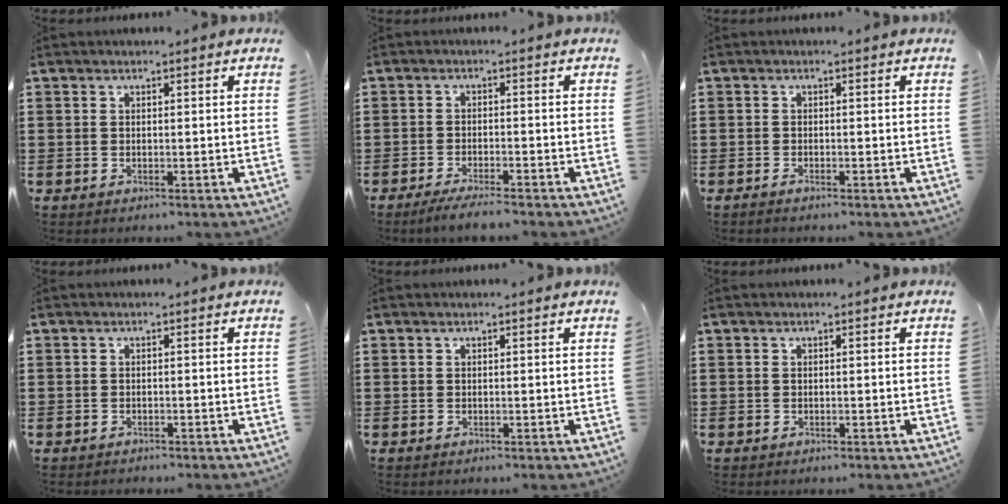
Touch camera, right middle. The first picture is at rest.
{"total": 2.9, "force": [-2.7, -0.2, 1.1], "torque": [-0.025, -0.006, -0.054]}
{"total": 0.6, "force": [-0.5, 0.0, 0.3], "torque": [-0.008, -0.004, -0.009]}
{"total": 0.6, "force": [-0.5, 0.1, -0.1], "torque": [0.002, 0.003, -0.013]}
{"total": 0.0}
{"total": 0.0}